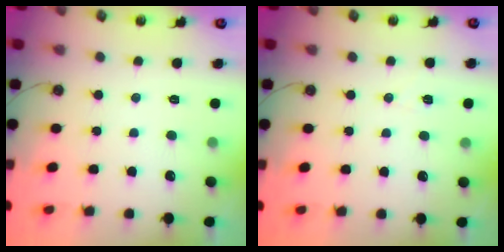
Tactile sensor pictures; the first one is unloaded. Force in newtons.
{"total": 5.2, "press": 4.9, "slide": 1.7}